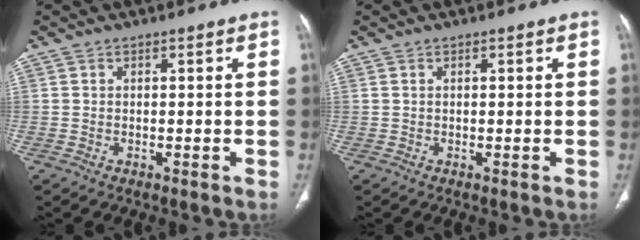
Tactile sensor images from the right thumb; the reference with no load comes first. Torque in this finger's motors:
{"motor_torque": [0.17, 0.11, -0.25, 0.03, 0.04]}